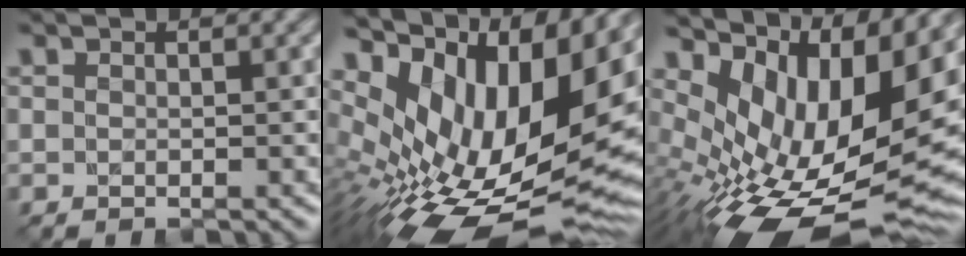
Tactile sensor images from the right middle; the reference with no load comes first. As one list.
[{"total": 16.4, "force": [4.1, 8.3, 13.6], "torque": [-0.200, 0.015, 0.073]}, {"total": 14.8, "force": [2.4, 7.1, 12.8], "torque": [-0.197, 0.007, 0.042]}]